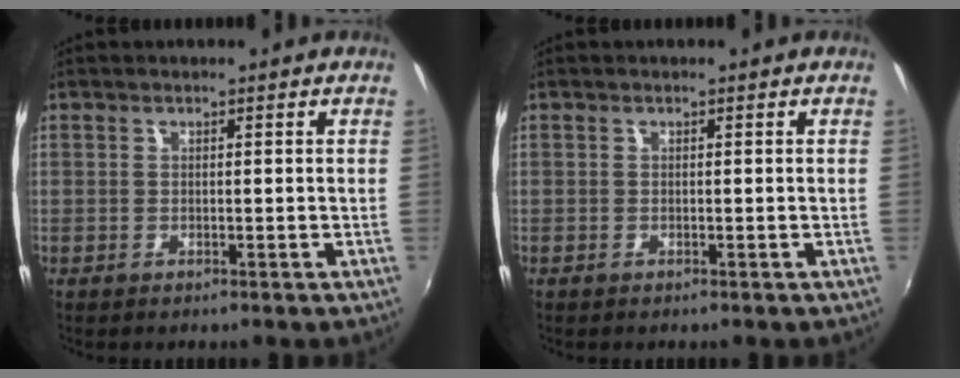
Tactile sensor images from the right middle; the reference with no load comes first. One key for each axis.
{"total": 0.0}